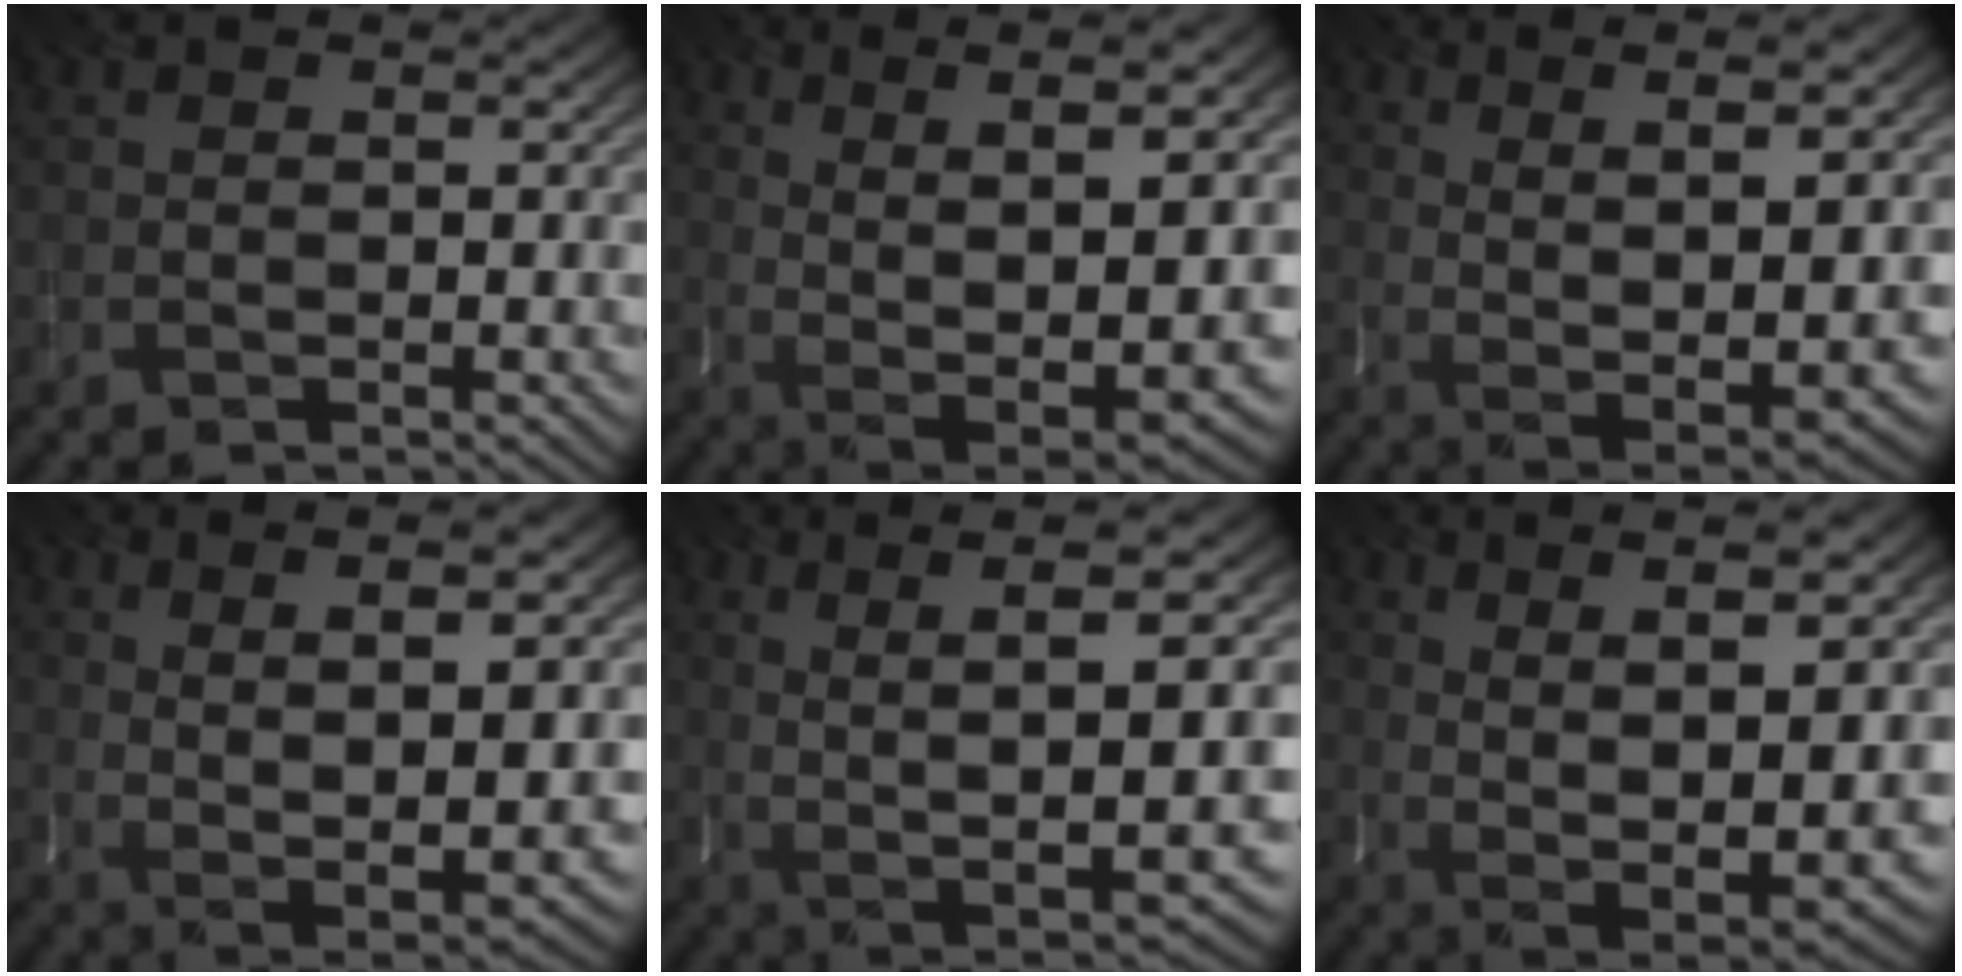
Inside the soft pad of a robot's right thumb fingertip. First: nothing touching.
{"total": 13.0, "force": [2.8, 5.1, 11.6], "torque": [-0.202, 0.008, 0.060]}
{"total": 11.7, "force": [4.2, 3.6, 10.3], "torque": [-0.191, 0.011, 0.075]}
{"total": 10.0, "force": [2.4, 2.5, 9.4], "torque": [-0.173, 0.002, 0.049]}
{"total": 10.2, "force": [-0.5, 2.9, 9.7], "torque": [-0.193, 0.003, 0.001]}
{"total": 11.8, "force": [2.6, 3.9, 10.9], "torque": [-0.198, 0.009, 0.056]}